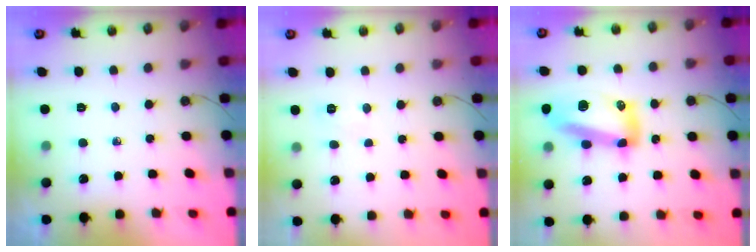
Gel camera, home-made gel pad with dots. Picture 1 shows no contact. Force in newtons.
{"total": 3.9, "press": 3.9, "slide": 0.4}
{"total": 15.4, "press": 15.3, "slide": 1.5}